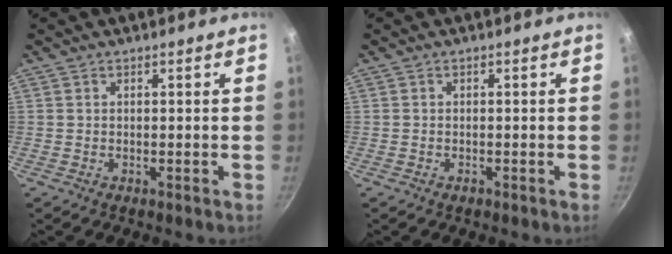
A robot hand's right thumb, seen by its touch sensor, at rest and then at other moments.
{"total": 0.6, "force": [-0.4, 0.4, 0.2], "torque": [-0.003, 0.000, -0.009]}